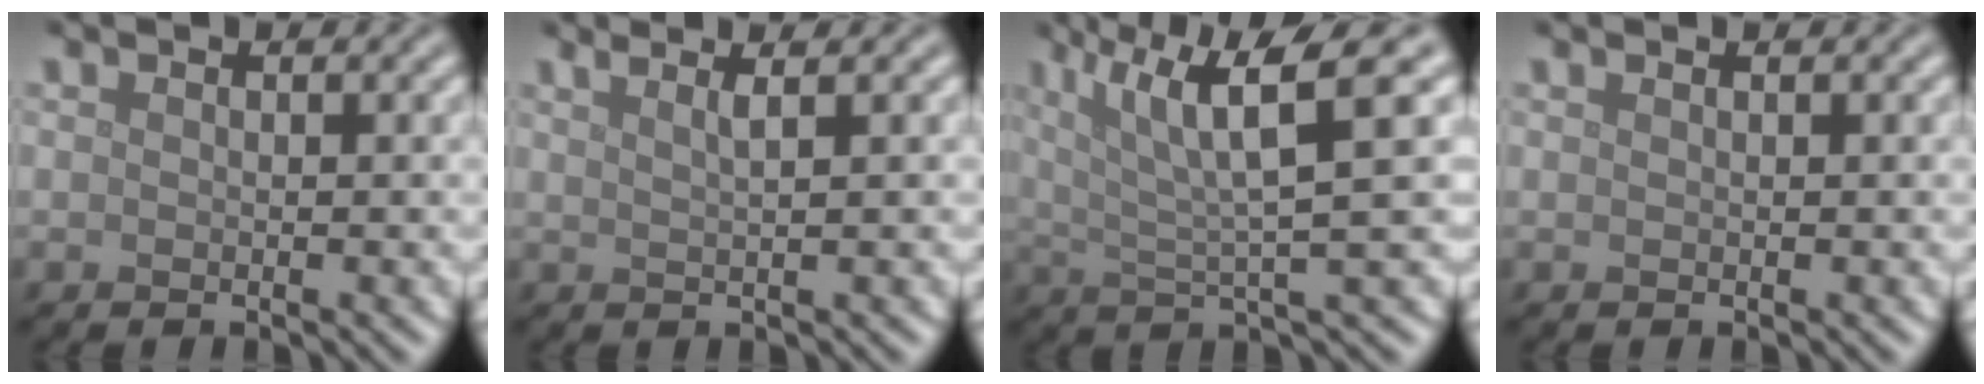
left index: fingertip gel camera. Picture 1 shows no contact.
{"total": 2.8, "force": [1.8, 1.0, 1.8], "torque": [-0.005, 0.009, 0.000]}
{"total": 7.9, "force": [3.6, 1.5, 6.8], "torque": [-0.115, 0.015, 0.064]}
{"total": 0.5, "force": [0.4, 0.2, 0.3], "torque": [-0.003, 0.000, 0.001]}